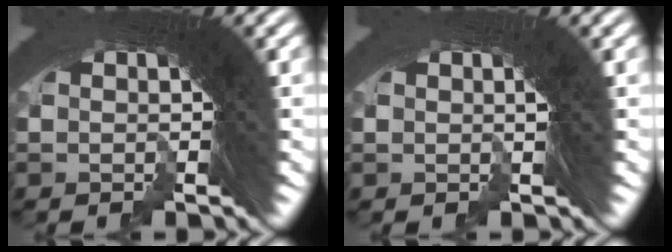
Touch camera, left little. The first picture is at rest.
{"total": 0.7, "force": [0.2, 0.4, 0.5], "torque": [-0.016, 0.001, 0.002]}